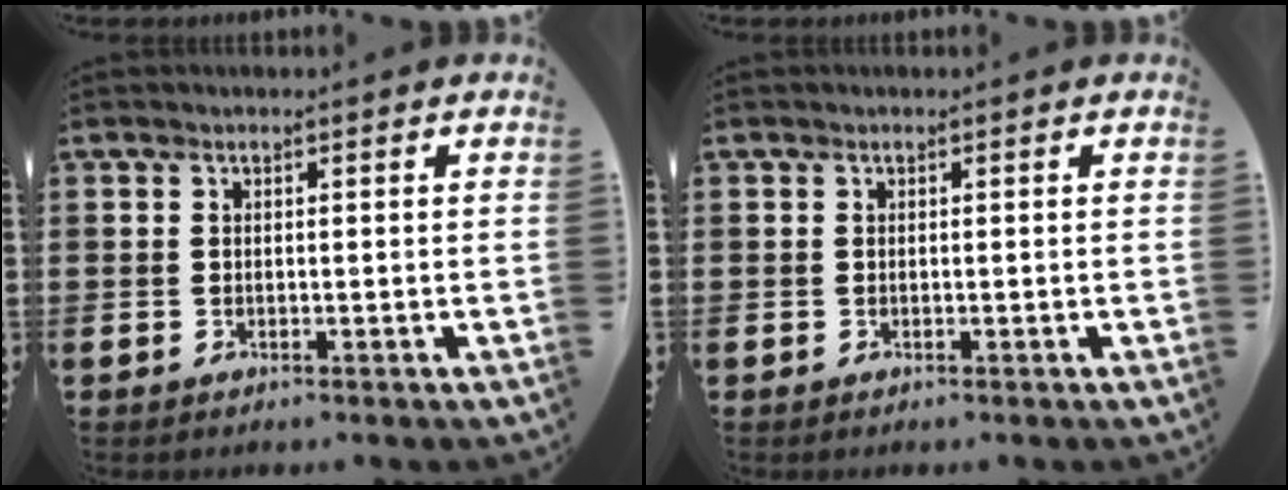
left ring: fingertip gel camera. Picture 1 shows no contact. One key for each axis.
{"total": 0.0}